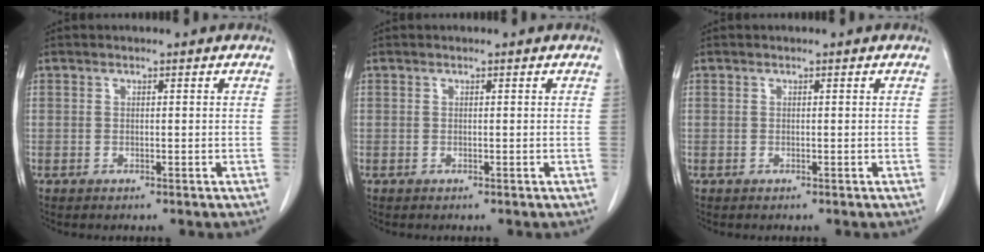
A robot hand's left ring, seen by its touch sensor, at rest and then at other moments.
{"total": 0.0}
{"total": 0.0}